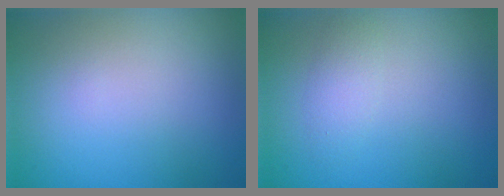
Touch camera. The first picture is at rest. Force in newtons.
{"total": 1.6, "press": 1.6, "slide": 0.1}